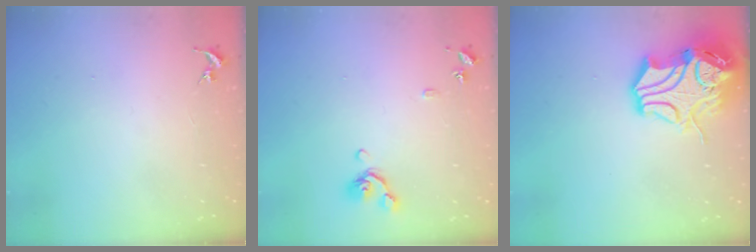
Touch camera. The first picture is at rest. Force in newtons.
{"total": 8.6, "press": 8.5, "slide": 1.3}
{"total": 17.1, "press": 16.9, "slide": 2.6}